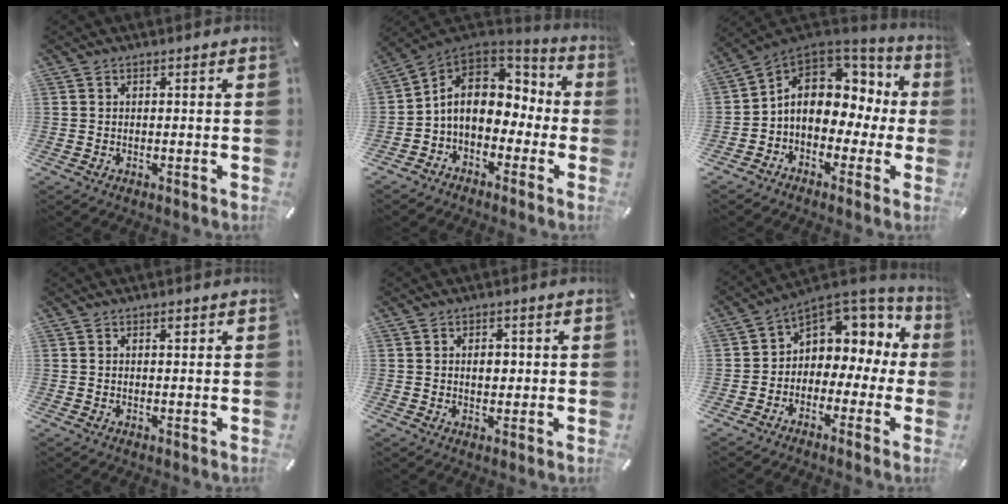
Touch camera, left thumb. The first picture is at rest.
{"total": 11.6, "force": [-0.3, 9.4, 6.9], "torque": [-0.132, 0.005, -0.004]}
{"total": 11.6, "force": [1.3, 9.3, 6.8], "torque": [-0.110, -0.004, 0.025]}
{"total": 1.1, "force": [0.6, 0.5, 0.8], "torque": [-0.008, -0.002, 0.008]}
{"total": 3.2, "force": [0.3, 2.4, 2.2], "torque": [-0.021, -0.004, -0.003]}
{"total": 7.3, "force": [3.0, 6.2, 2.5], "torque": [-0.048, -0.031, 0.058]}